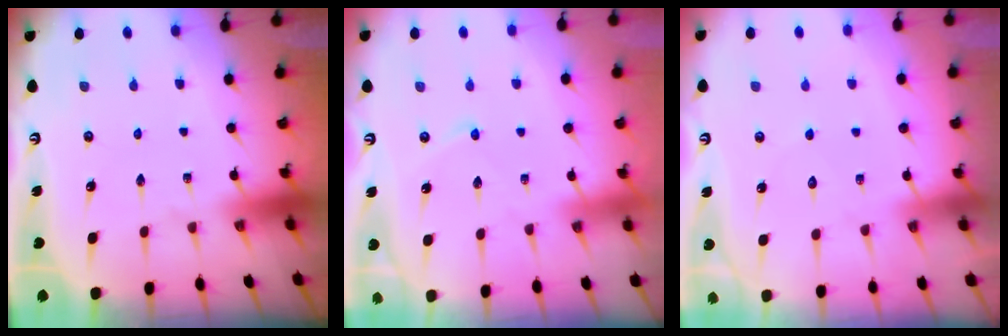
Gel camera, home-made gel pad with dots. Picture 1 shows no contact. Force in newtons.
{"total": 3.3, "press": 3.3, "slide": 0.4}
{"total": 3.9, "press": 3.9, "slide": 0.4}